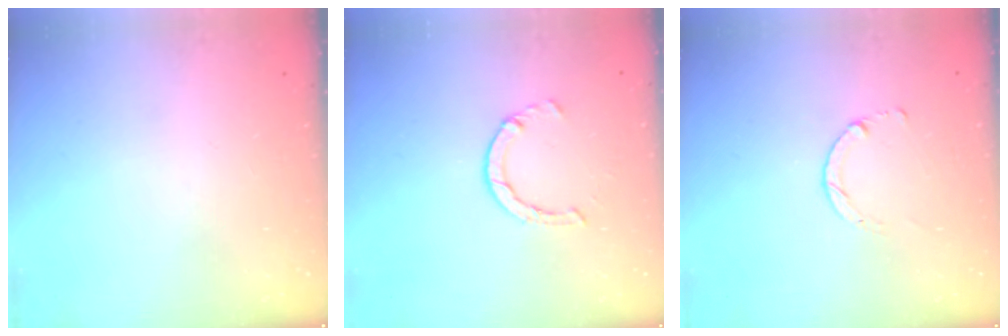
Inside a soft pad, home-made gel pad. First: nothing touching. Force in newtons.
{"total": 2.9, "press": 2.9, "slide": 0.4}
{"total": 1.4, "press": 1.4, "slide": 0.2}